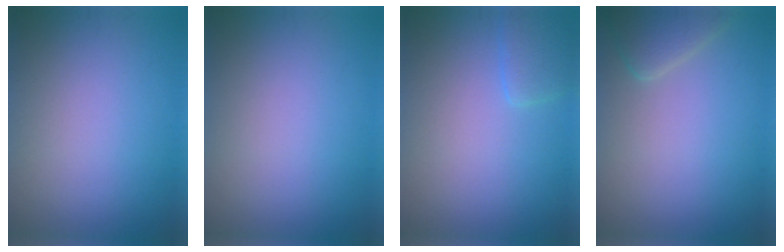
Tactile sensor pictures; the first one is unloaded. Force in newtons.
{"total": 0.0}
{"total": 1.8, "press": 1.8, "slide": 0.2}
{"total": 2.8, "press": 2.8, "slide": 0.2}